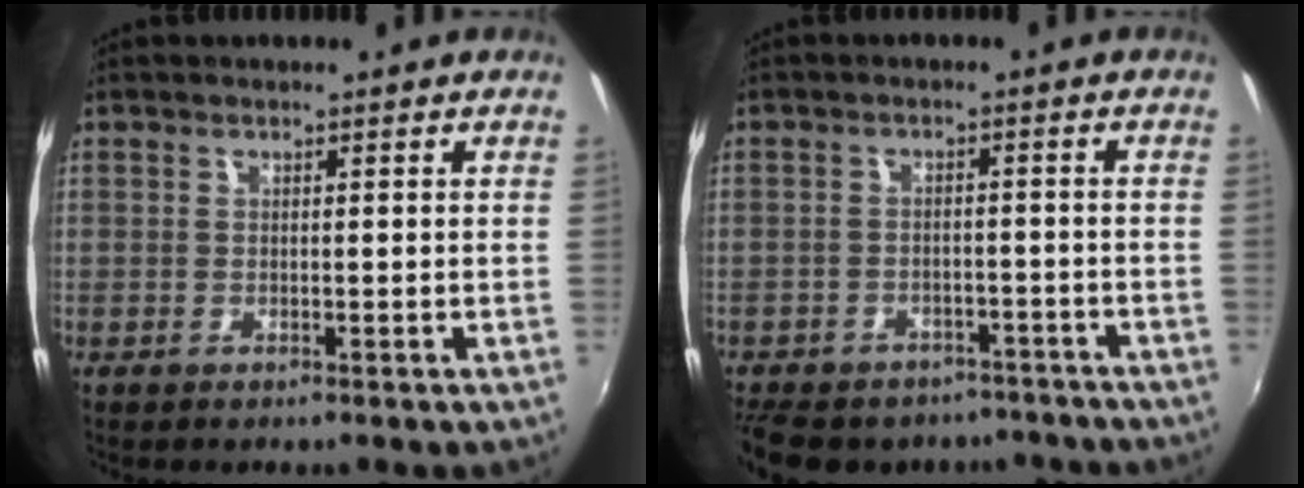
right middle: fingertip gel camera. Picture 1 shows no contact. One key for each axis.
{"total": 17.1, "fx": -13.6, "fy": 8.2, "fz": 6.1, "tx": -0.150, "ty": 0.004, "tz": -0.177}